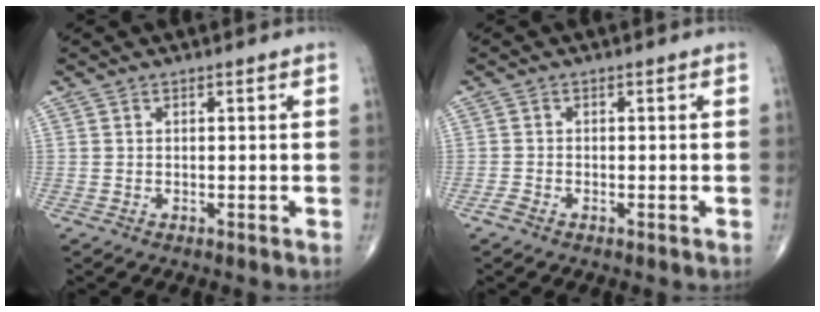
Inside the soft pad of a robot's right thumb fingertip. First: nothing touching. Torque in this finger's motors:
{"motor_torque": [1.80, 1.66, -0.05, -0.17, -0.01]}